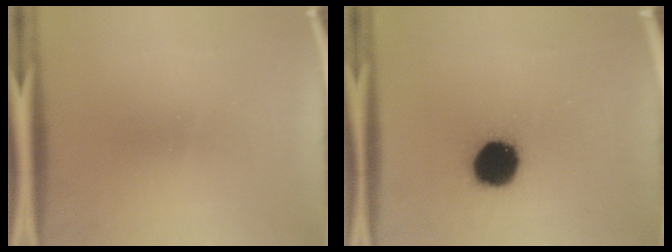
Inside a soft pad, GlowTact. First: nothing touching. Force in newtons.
{"total": 15.5}